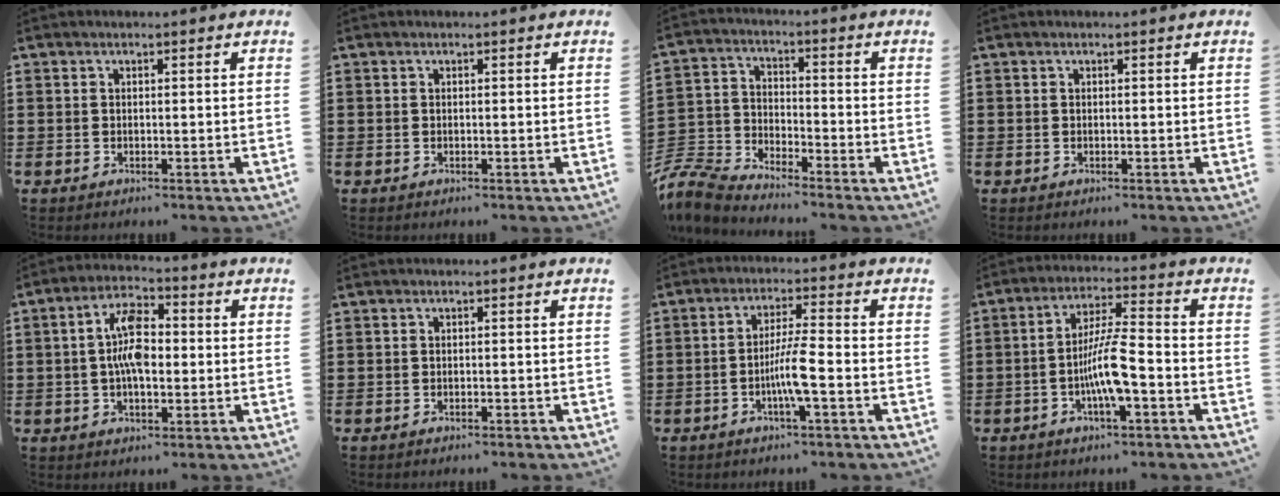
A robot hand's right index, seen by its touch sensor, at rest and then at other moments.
{"total": 0.0}
{"total": 6.2, "force": [-6.1, 1.0, 1.1], "torque": [-0.052, -0.006, -0.129]}
{"total": 0.0}
{"total": 8.3, "force": [0.2, 3.8, 7.4], "torque": [-0.145, 0.007, -0.002]}
{"total": 0.6, "force": [-0.6, 0.0, 0.1], "torque": [-0.003, -0.002, -0.012]}
{"total": 5.9, "force": [-2.1, 0.1, 5.5], "torque": [-0.101, -0.005, -0.042]}
{"total": 7.8, "force": [-2.5, 1.4, 7.2], "torque": [-0.144, -0.003, -0.051]}